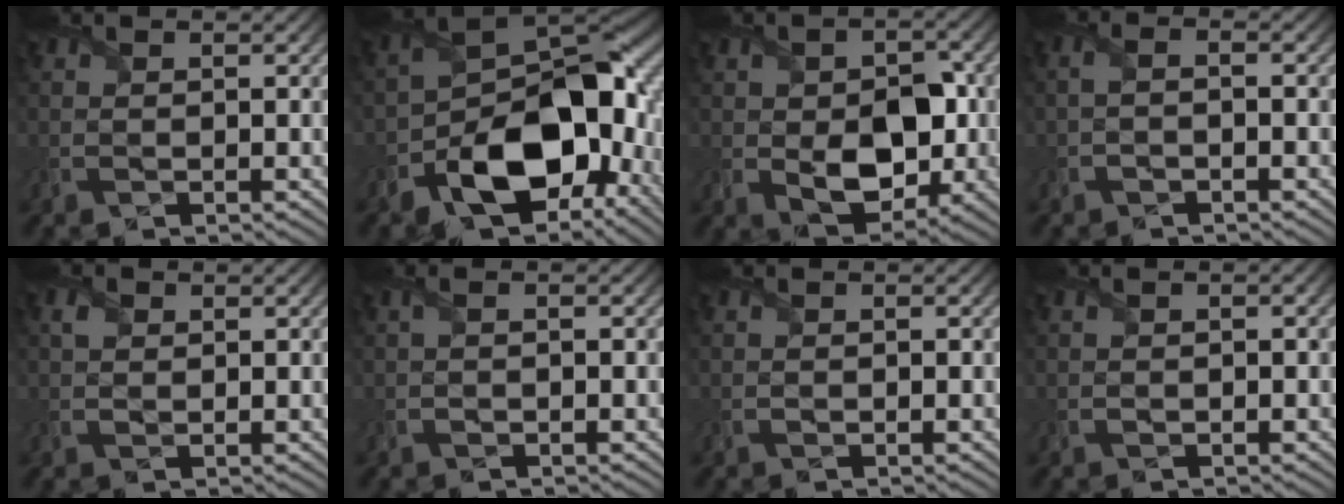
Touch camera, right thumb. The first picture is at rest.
{"total": 15.1, "force": [-5.8, 8.6, 11.0], "torque": [-0.167, -0.028, -0.109]}
{"total": 7.3, "force": [-1.1, 4.9, 5.4], "torque": [-0.093, -0.015, -0.012]}
{"total": 1.6, "force": [-0.9, 0.5, 1.2], "torque": [-0.027, 0.000, -0.024]}
{"total": 1.7, "force": [0.7, 1.2, 0.9], "torque": [-0.023, 0.003, 0.014]}
{"total": 0.8, "force": [0.0, 0.2, 0.8], "torque": [-0.020, 0.003, -0.002]}
{"total": 0.0}
{"total": 0.9, "force": [0.0, 0.4, 0.8], "torque": [-0.013, 0.000, 0.006]}